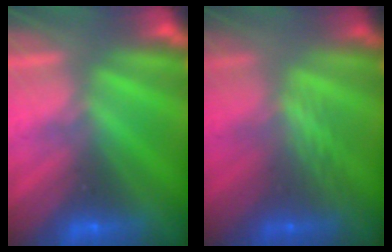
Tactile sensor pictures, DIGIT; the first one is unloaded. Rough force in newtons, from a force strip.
{"total": 2.4}